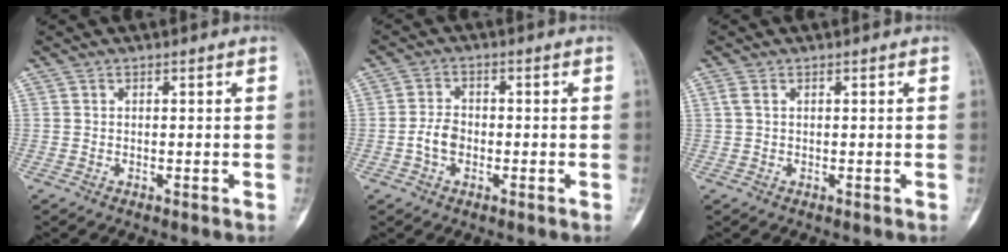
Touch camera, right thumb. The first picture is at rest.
{"total": 4.2, "force": [-1.1, 2.9, 2.8], "torque": [-0.050, 0.013, -0.025]}
{"total": 1.2, "force": [0.5, 0.7, 0.9], "torque": [-0.031, 0.012, 0.015]}